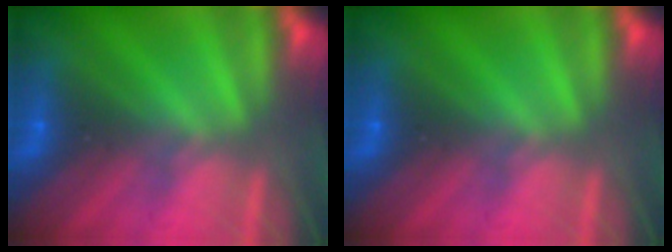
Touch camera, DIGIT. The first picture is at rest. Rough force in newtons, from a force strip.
{"total": 0.0}